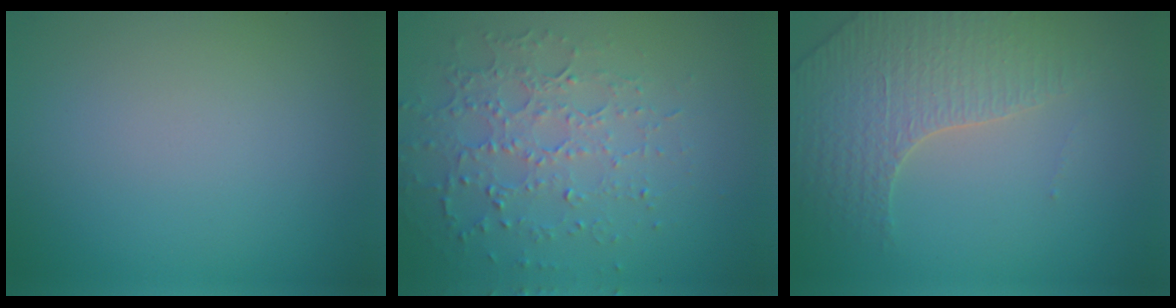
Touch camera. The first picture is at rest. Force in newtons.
{"total": 4.9, "press": 3.5, "slide": 3.4}
{"total": 3.8, "press": 3.6, "slide": 1.0}